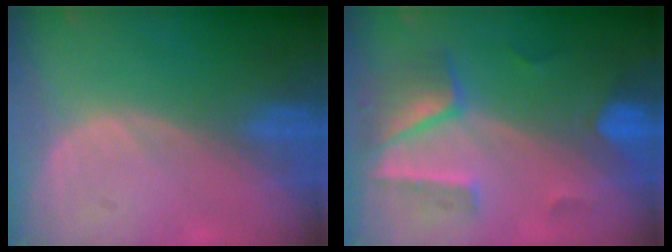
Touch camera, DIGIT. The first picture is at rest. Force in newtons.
{"total": 6.9, "press": 6.9, "slide": 0.7}